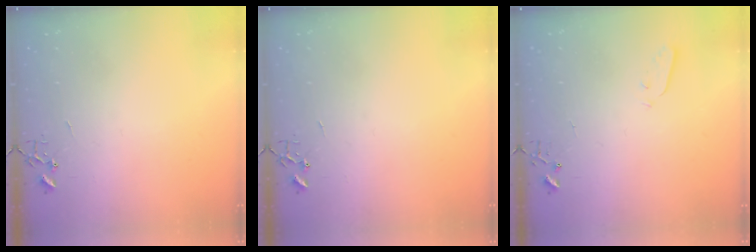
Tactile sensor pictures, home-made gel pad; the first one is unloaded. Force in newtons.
{"total": 0.0}
{"total": 2.5, "press": 2.5, "slide": 0.4}